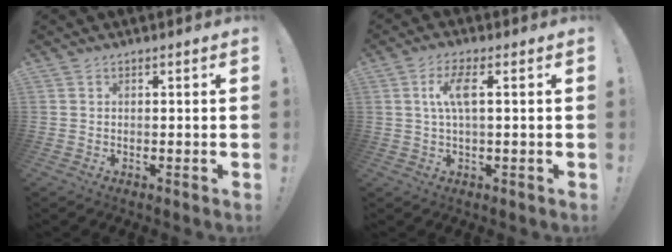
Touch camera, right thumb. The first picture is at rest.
{"total": 6.4, "force": [1.2, 1.6, 6.1], "torque": [-0.112, 0.005, 0.017]}